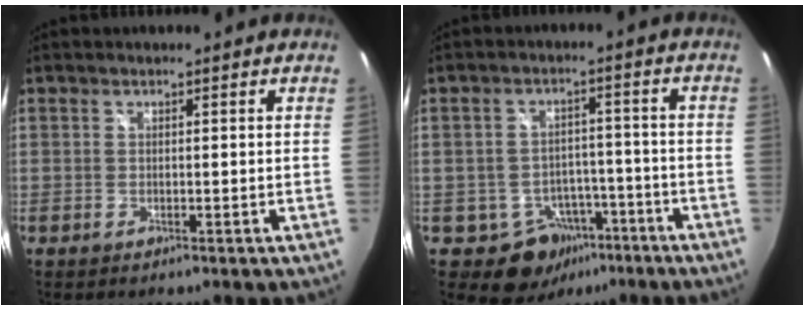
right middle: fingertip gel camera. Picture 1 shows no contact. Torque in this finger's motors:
{"motor_torque": [0.30, -0.46, 0.02, 0.01]}